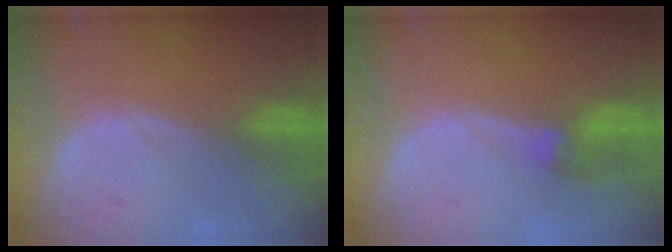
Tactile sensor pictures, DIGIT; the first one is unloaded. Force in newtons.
{"total": 3.0, "press": 2.6, "slide": 1.4}